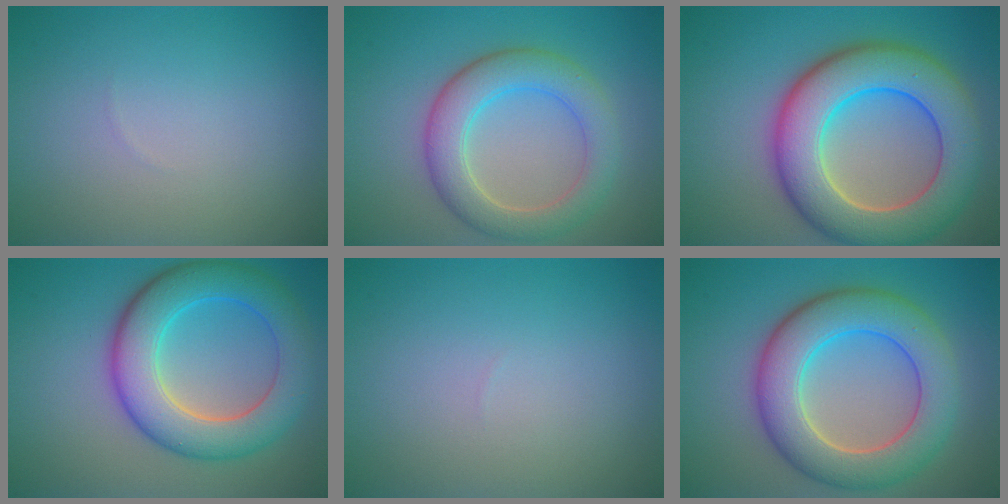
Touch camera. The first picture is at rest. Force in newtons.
{"total": 5.6, "press": 5.6, "slide": 0.7}
{"total": 11.0, "press": 11.0, "slide": 0.9}
{"total": 8.1, "press": 8.1, "slide": 0.2}
{"total": 0.0}
{"total": 8.5, "press": 8.5, "slide": 0.5}